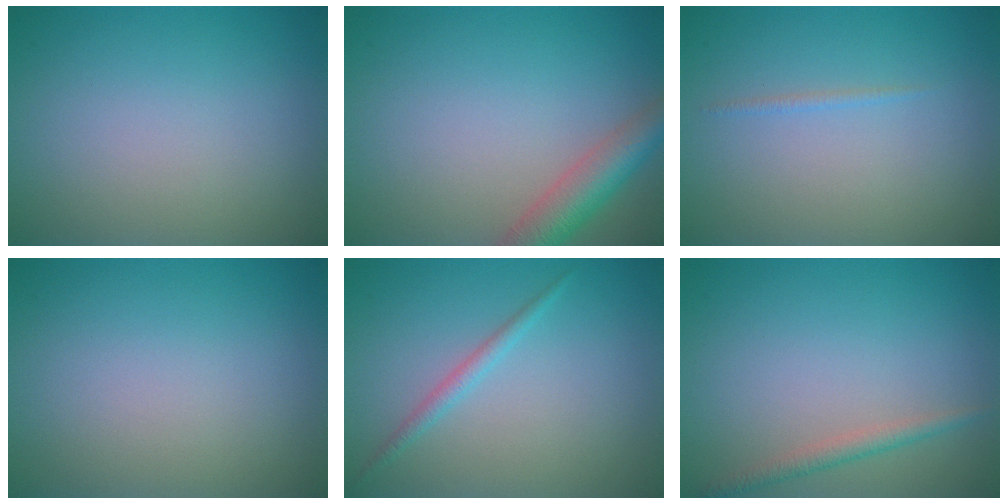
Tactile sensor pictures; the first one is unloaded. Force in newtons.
{"total": 4.1, "press": 4.1, "slide": 0.3}
{"total": 0.5, "press": 0.5, "slide": 0.1}
{"total": 0.0}
{"total": 1.3, "press": 1.3, "slide": 0.0}
{"total": 1.6, "press": 1.6, "slide": 0.0}